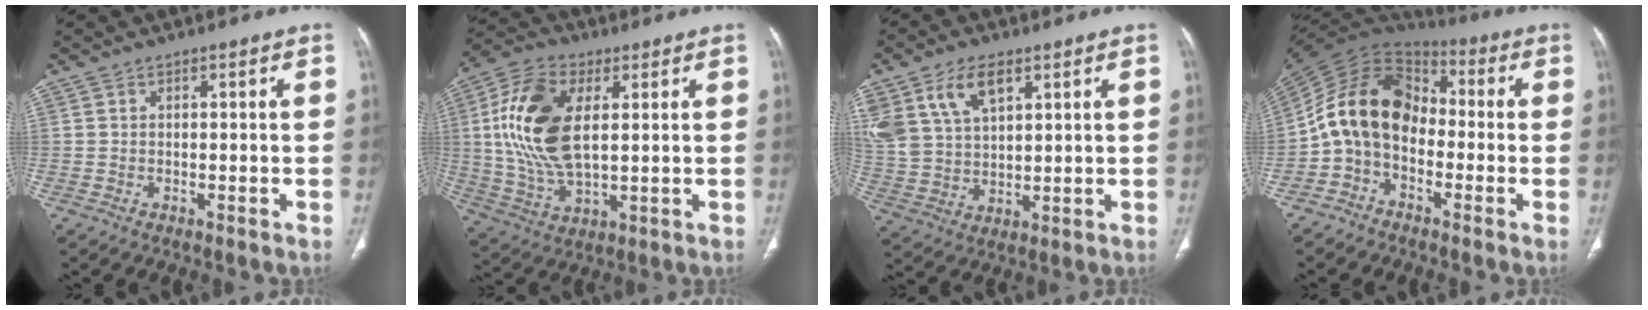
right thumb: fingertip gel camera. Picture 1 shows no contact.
{"total": 17.3, "force": [3.3, 9.1, 14.4], "torque": [-0.290, -0.001, 0.065]}
{"total": 13.2, "force": [6.8, 7.7, 8.4], "torque": [-0.165, -0.014, 0.143]}
{"total": 13.7, "force": [-2.6, 9.9, 9.1], "torque": [-0.151, 0.065, -0.065]}